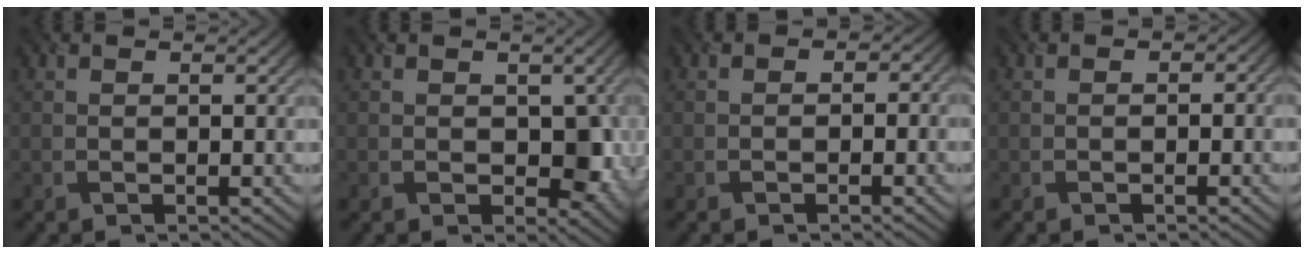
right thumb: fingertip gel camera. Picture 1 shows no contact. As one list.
[{"total": 4.8, "force": [-0.3, 3.4, 3.4], "torque": [-0.047, -0.014, -0.002]}, {"total": 1.2, "force": [-0.5, 1.0, 0.4], "torque": [0.000, -0.004, -0.010]}, {"total": 0.9, "force": [-0.4, 0.7, 0.3], "torque": [-0.001, -0.005, -0.007]}]